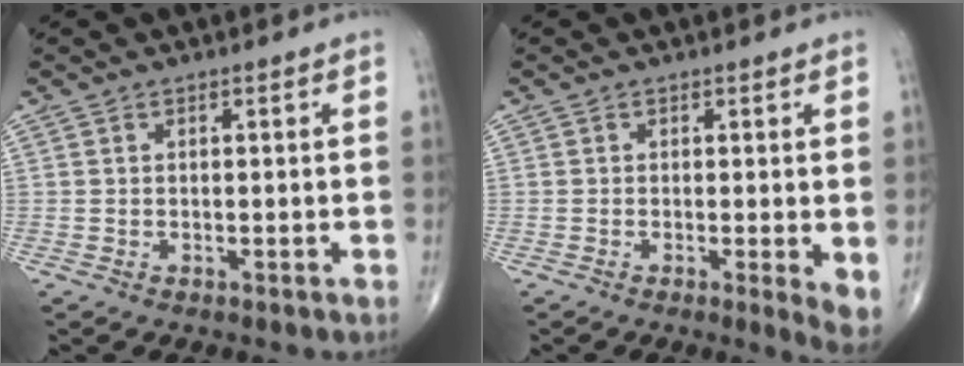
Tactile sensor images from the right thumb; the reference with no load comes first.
{"total": 3.6, "force": [-0.3, 0.7, 3.6], "torque": [-0.053, -0.012, -0.011]}